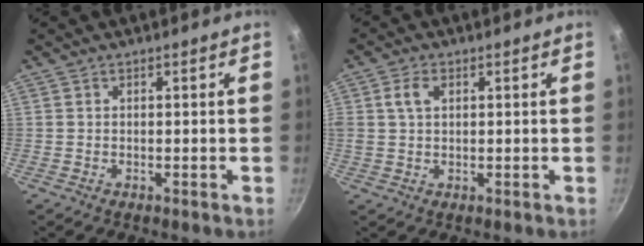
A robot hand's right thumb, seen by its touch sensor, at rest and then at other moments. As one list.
[{"total": 3.9, "force": [1.2, 2.6, 2.7], "torque": [-0.042, 0.003, 0.020]}]